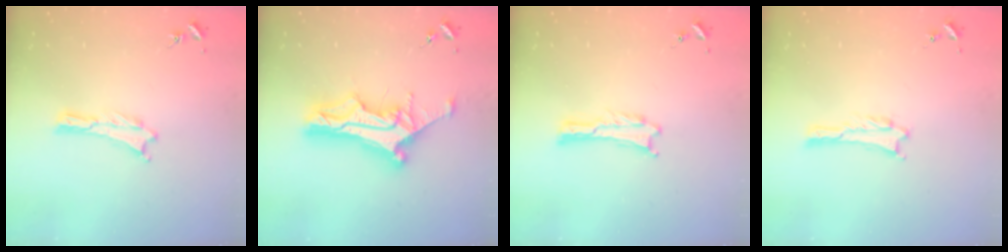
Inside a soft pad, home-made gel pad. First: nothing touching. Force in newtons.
{"total": 12.6, "press": 12.6, "slide": 1.0}
{"total": 0.0}
{"total": 1.0, "press": 1.0, "slide": 0.1}